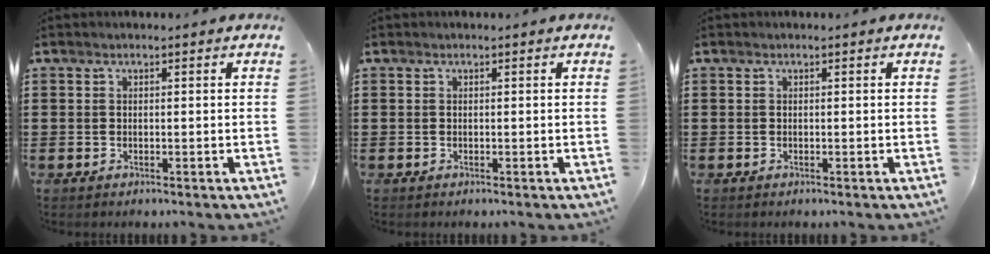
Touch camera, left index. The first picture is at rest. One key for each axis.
{"total": 0.0}
{"total": 0.0}